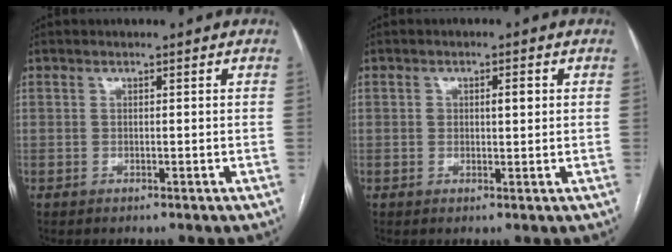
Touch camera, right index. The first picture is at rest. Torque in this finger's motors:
{"motor_torque": [0.01, 0.01, 0.02, 0.03]}